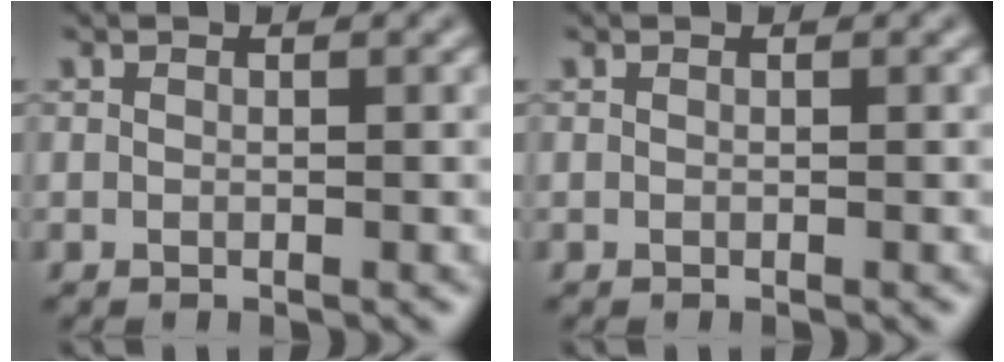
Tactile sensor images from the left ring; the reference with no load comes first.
{"total": 0.0}